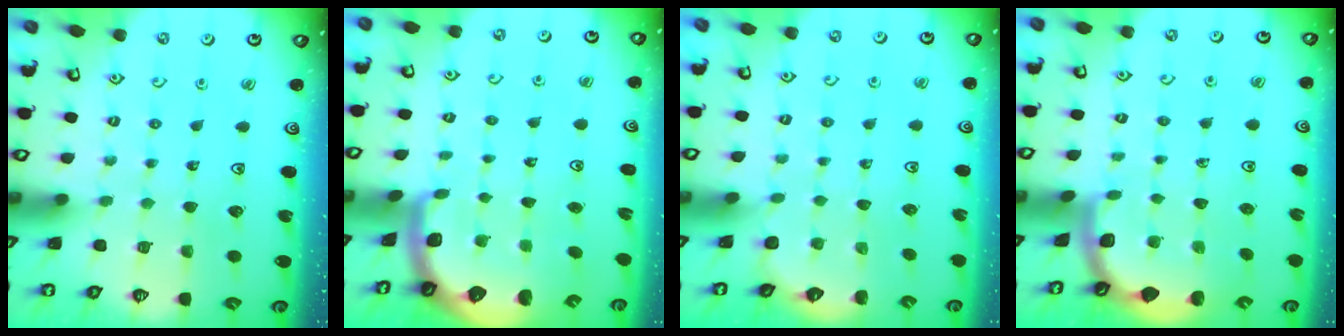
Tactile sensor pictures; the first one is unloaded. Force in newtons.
{"total": 2.4, "press": 2.3, "slide": 0.8}
{"total": 1.9, "press": 0.5, "slide": 1.9}
{"total": 1.8, "press": 1.8, "slide": 0.1}